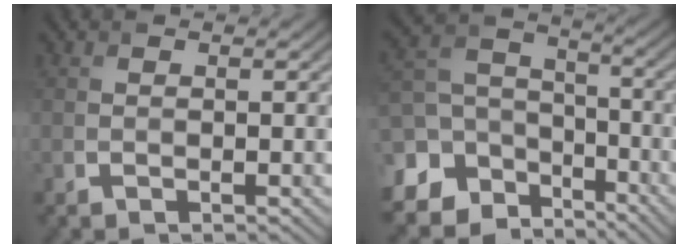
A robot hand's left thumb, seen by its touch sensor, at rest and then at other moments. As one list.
[{"total": 13.4, "force": [-5.5, 10.8, 5.8], "torque": [-0.184, -0.024, -0.096]}]